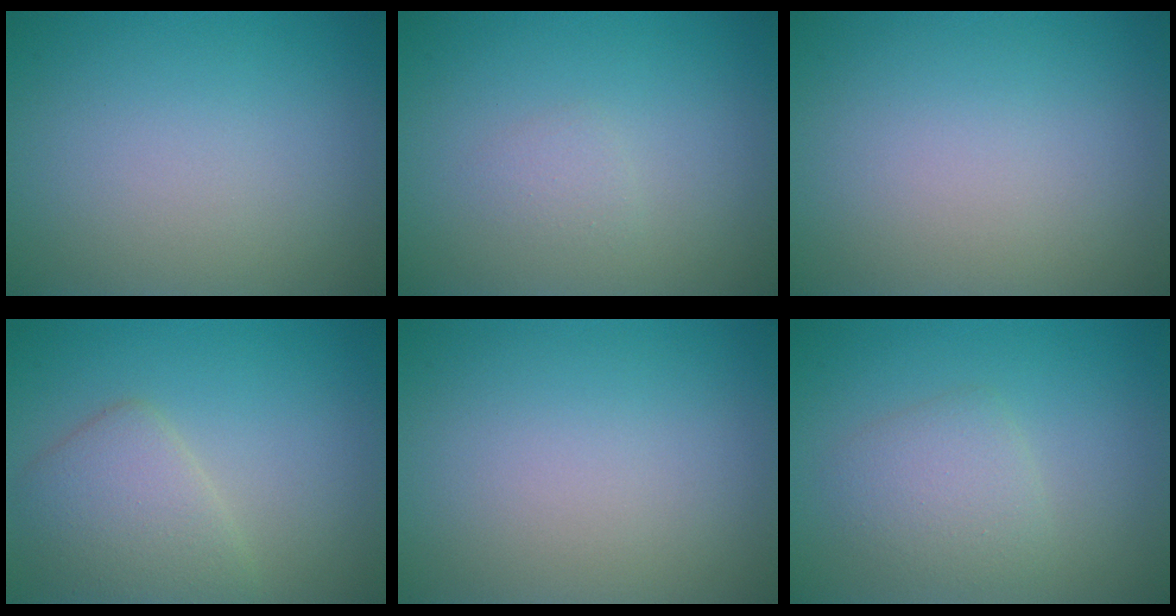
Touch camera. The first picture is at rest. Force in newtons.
{"total": 0.9, "press": 0.9, "slide": 0.1}
{"total": 0.0}
{"total": 3.8, "press": 3.8, "slide": 0.2}
{"total": 0.0}
{"total": 2.7, "press": 2.7, "slide": 0.0}